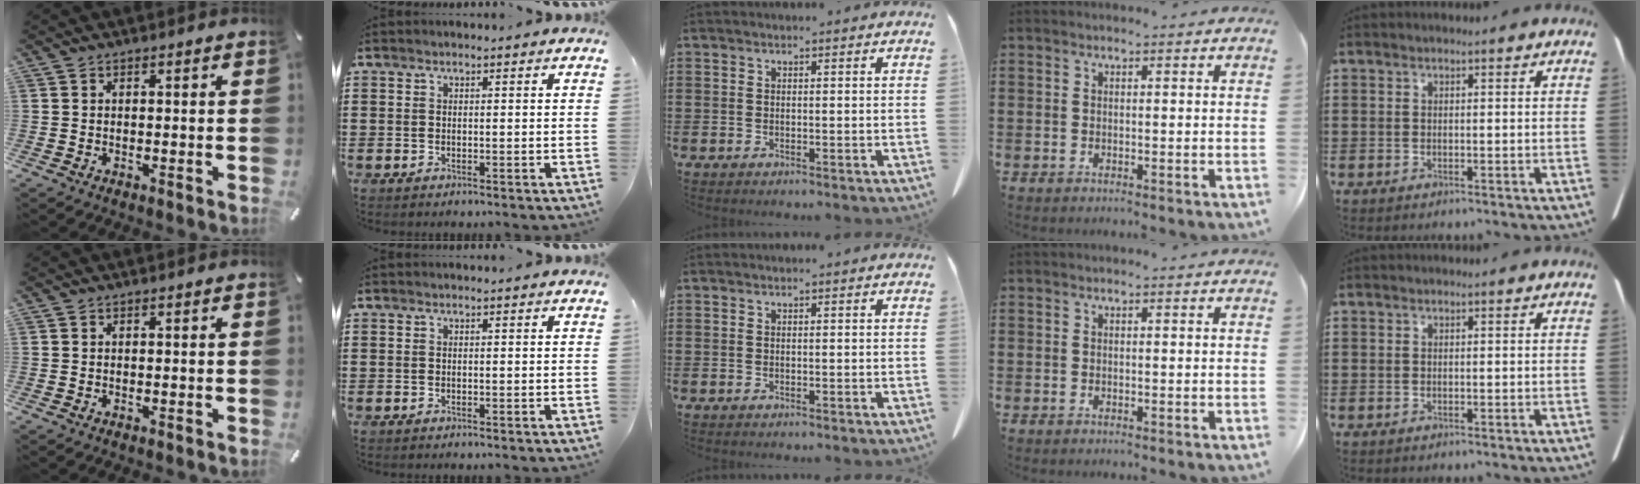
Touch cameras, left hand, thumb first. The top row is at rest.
{}